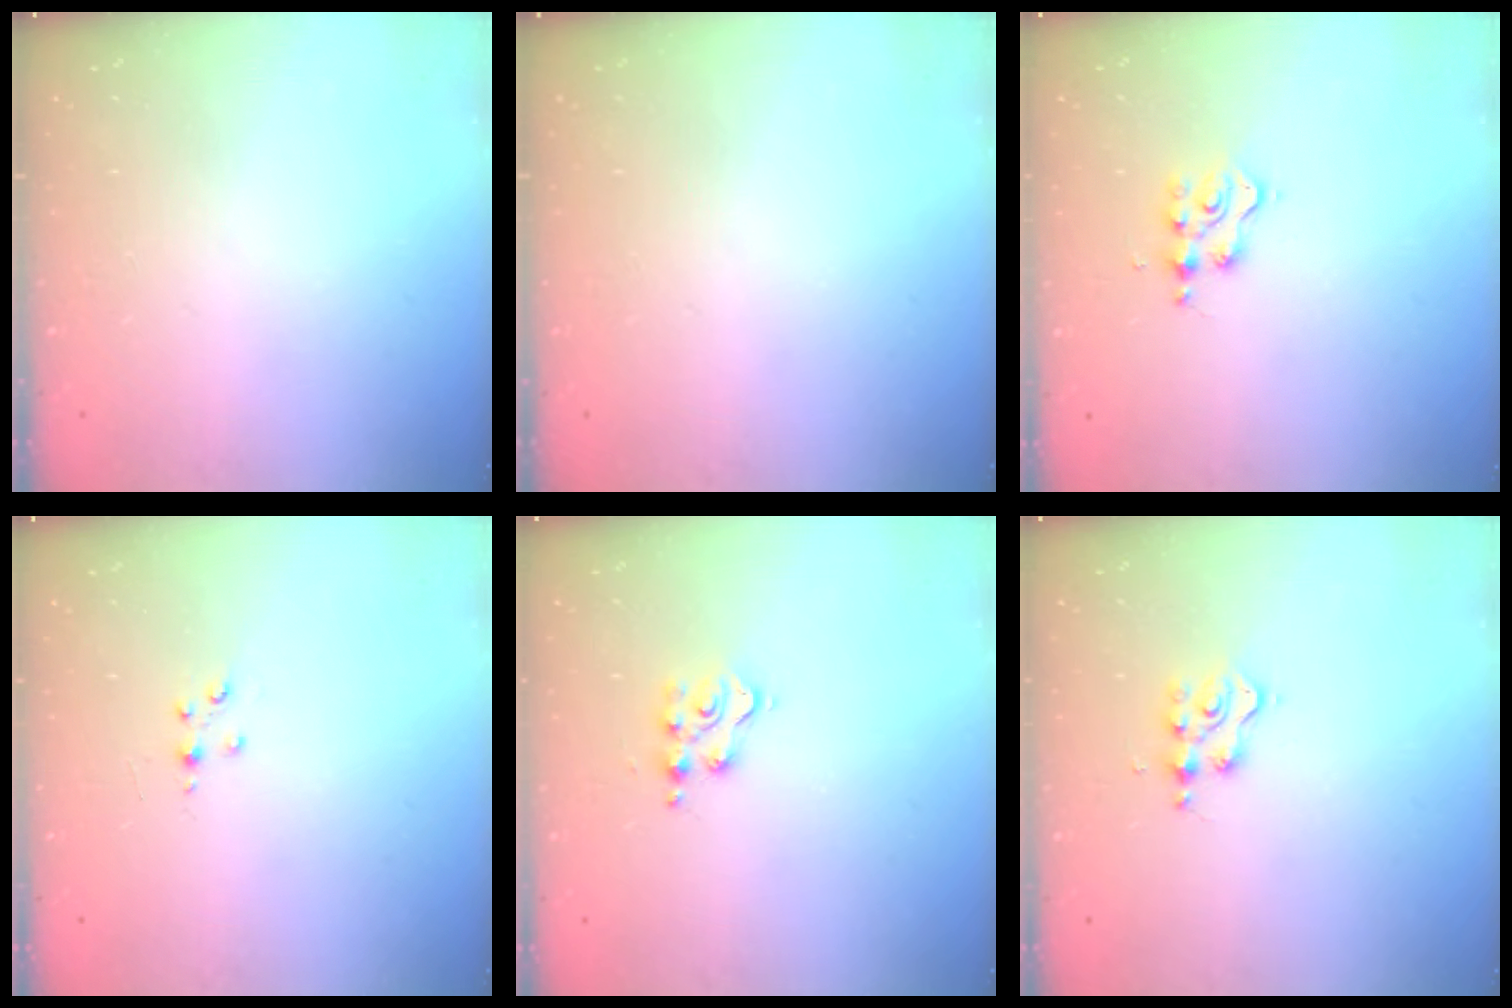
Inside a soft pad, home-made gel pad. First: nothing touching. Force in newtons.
{"total": 0.0}
{"total": 3.6, "press": 3.6, "slide": 0.5}
{"total": 2.7, "press": 2.7, "slide": 0.4}
{"total": 5.1, "press": 5.1, "slide": 0.4}
{"total": 3.6, "press": 3.6, "slide": 0.5}